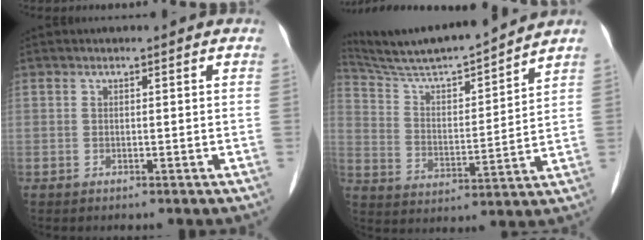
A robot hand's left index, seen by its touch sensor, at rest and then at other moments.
{"total": 15.2, "force": [14.3, -0.1, 5.4], "torque": [-0.105, 0.001, 0.245]}